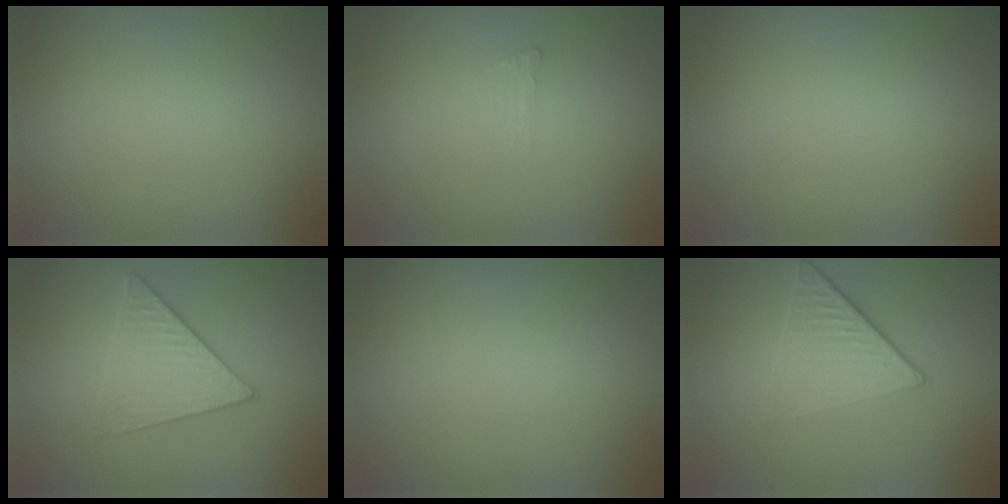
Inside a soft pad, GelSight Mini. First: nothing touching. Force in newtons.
{"total": 0.6, "press": 0.6, "slide": 0.1}
{"total": 0.0}
{"total": 3.5, "press": 3.1, "slide": 1.7}
{"total": 0.0}
{"total": 4.5, "press": 2.9, "slide": 3.5}